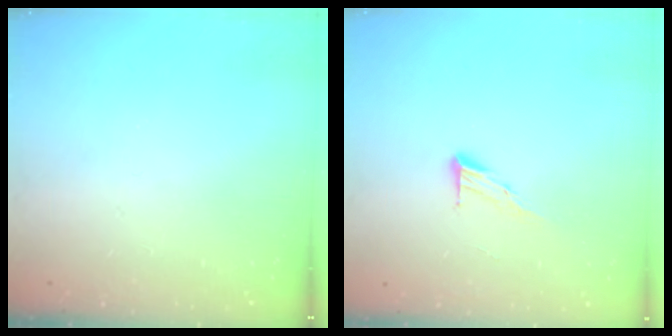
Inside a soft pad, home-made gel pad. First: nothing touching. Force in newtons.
{"total": 7.2, "press": 7.2, "slide": 0.6}